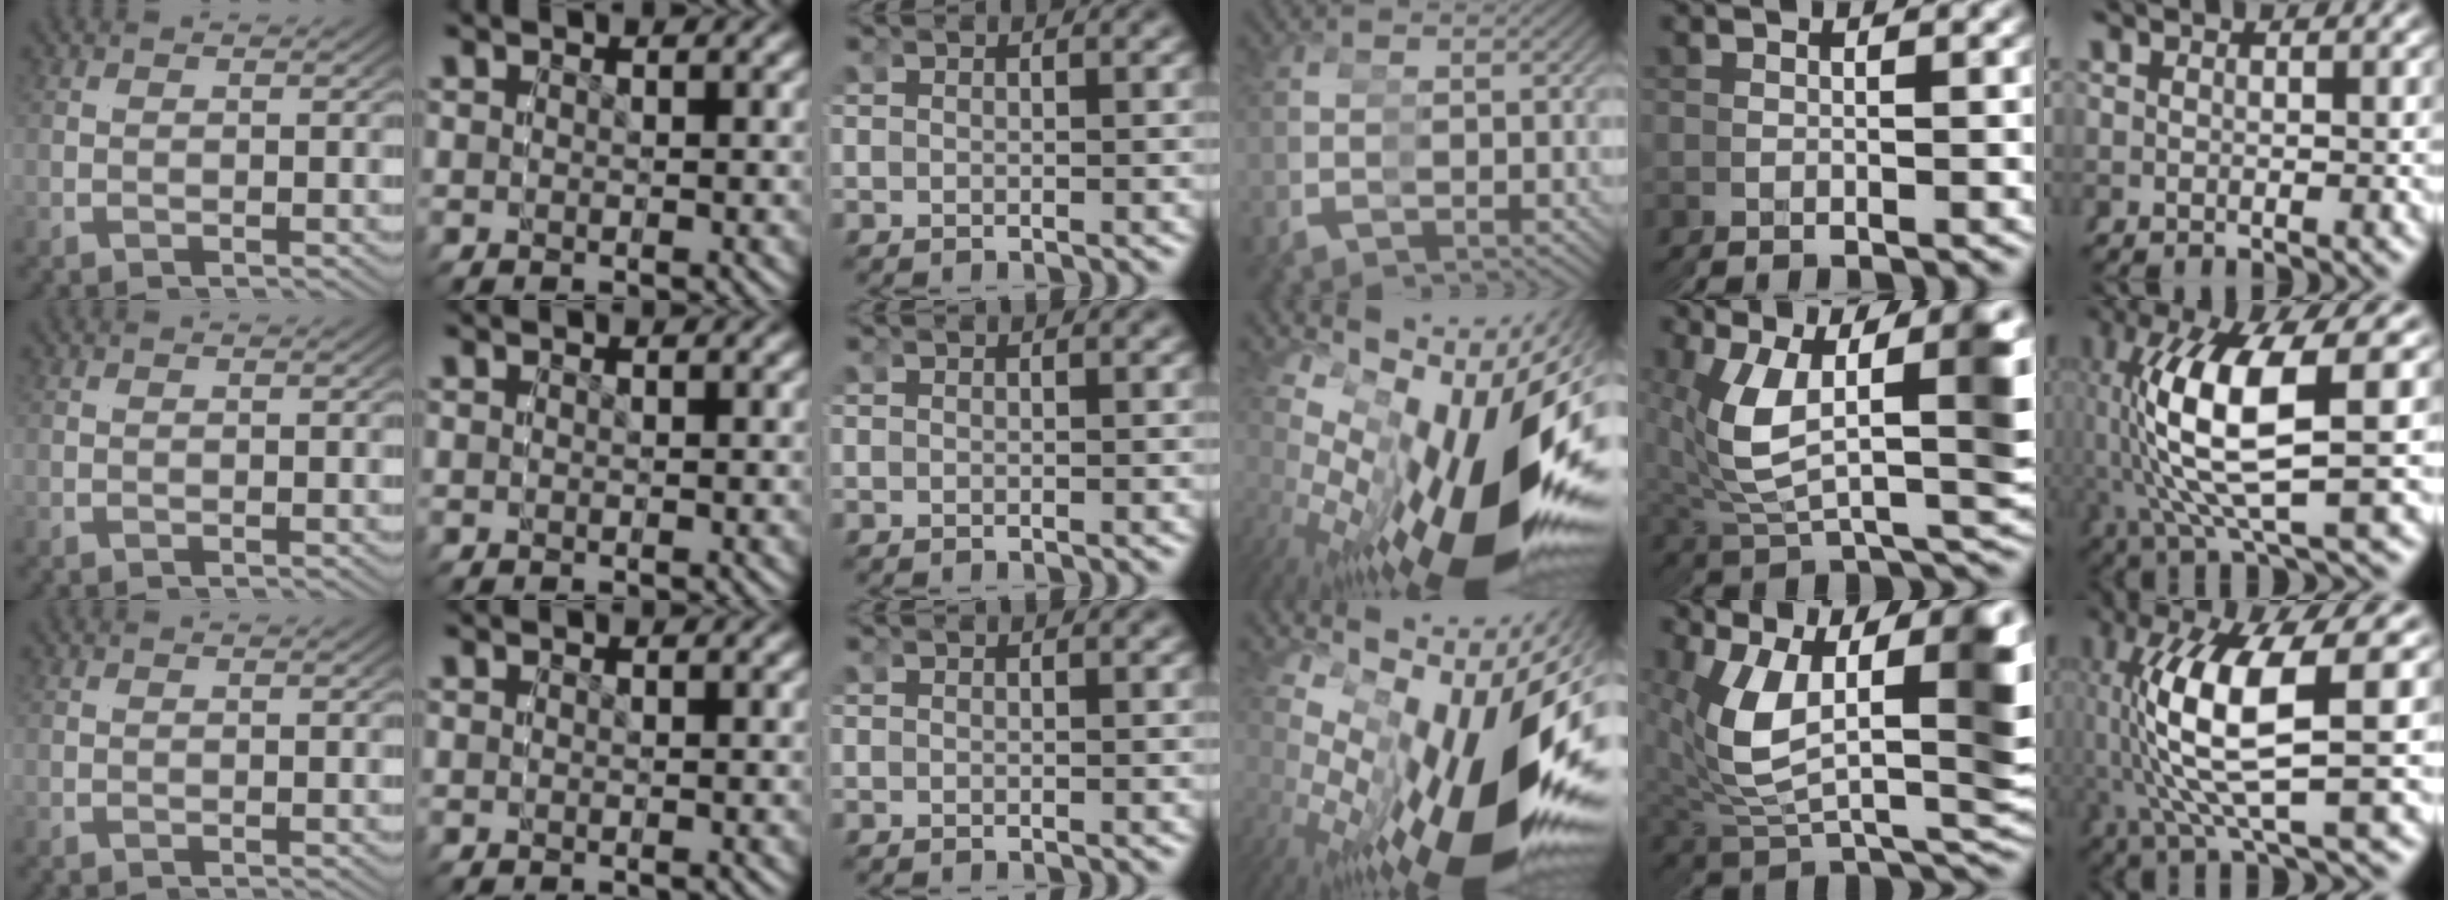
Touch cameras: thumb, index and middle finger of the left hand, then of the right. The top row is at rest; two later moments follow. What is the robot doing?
{"motion": "grasp_and_lifting", "object": "legos"}